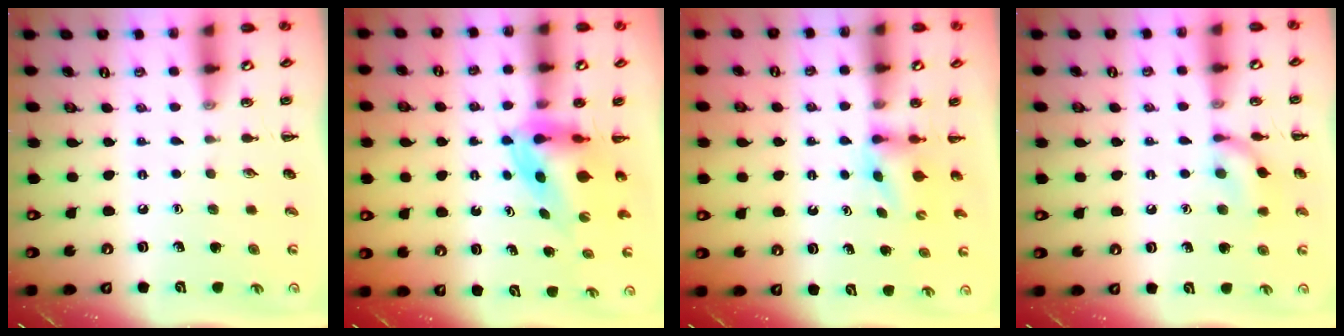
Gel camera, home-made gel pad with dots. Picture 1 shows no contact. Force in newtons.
{"total": 5.7, "press": 5.7, "slide": 0.8}
{"total": 3.7, "press": 3.5, "slide": 1.3}
{"total": 10.0, "press": 10.0, "slide": 0.5}